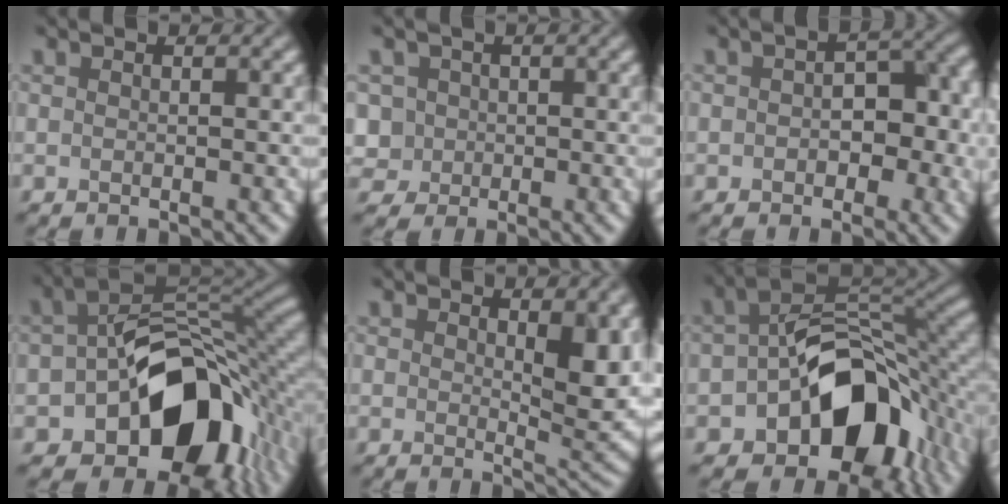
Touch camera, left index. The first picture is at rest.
{"total": 4.0, "force": [0.5, 3.8, 1.1], "torque": [-0.026, 0.017, 0.001]}
{"total": 4.9, "force": [-0.4, 3.2, 3.7], "torque": [-0.034, -0.005, -0.006]}
{"total": 13.7, "force": [-5.1, 8.6, 9.4], "torque": [-0.131, -0.016, -0.087]}
{"total": 4.9, "force": [1.0, 2.0, 4.3], "torque": [-0.058, -0.013, 0.022]}
{"total": 12.3, "force": [-4.6, 7.7, 8.5], "torque": [-0.123, -0.011, -0.076]}